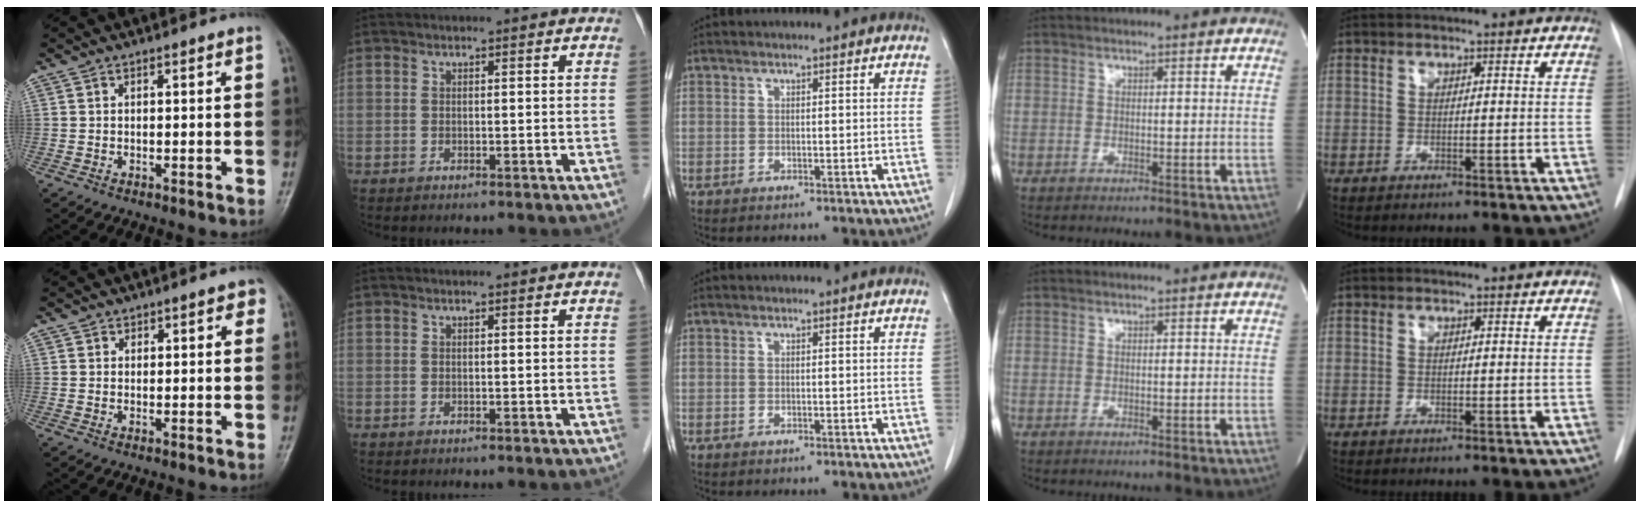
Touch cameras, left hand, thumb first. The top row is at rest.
{"thumb": {"total": 2.8, "force": [1.5, 1.9, 1.3], "torque": [0.012, -0.005, 0.017]}, "index": {"total": 1.1, "force": [1.1, -0.1, 0.2], "torque": [-0.014, 0.001, 0.013]}}